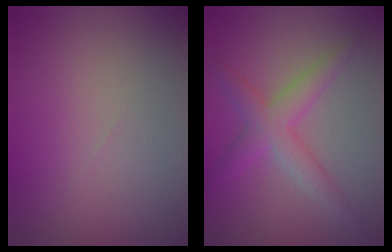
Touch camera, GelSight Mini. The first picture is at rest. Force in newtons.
{"total": 3.4, "press": 3.4, "slide": 0.1}